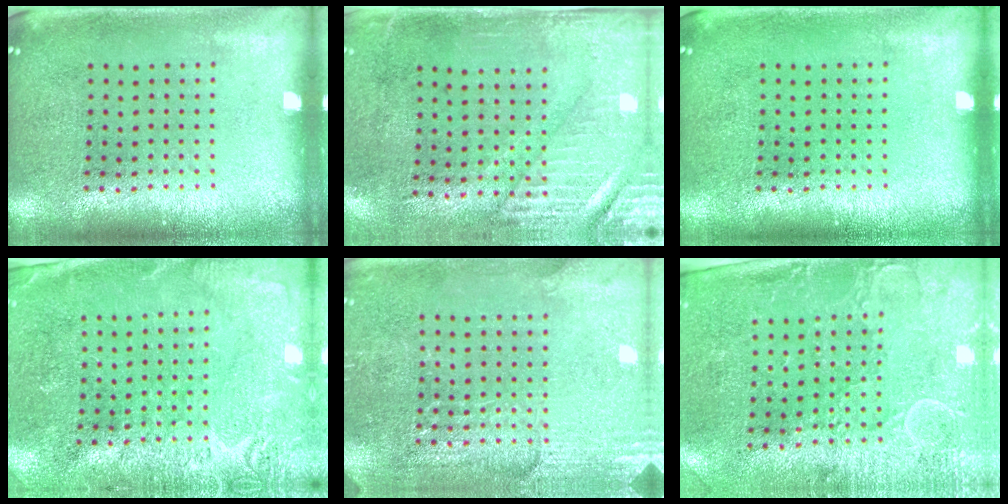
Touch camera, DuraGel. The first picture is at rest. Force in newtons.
{"total": 2.9, "press": 2.5, "slide": 1.5}
{"total": 0.0}
{"total": 2.7, "press": 2.7, "slide": 0.4}
{"total": 2.9, "press": 2.8, "slide": 0.3}
{"total": 2.9, "press": 2.4, "slide": 1.7}